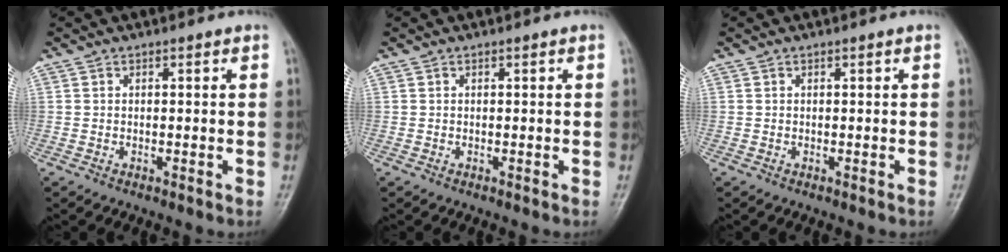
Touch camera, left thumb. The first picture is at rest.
{"total": 0.0}
{"total": 0.0}